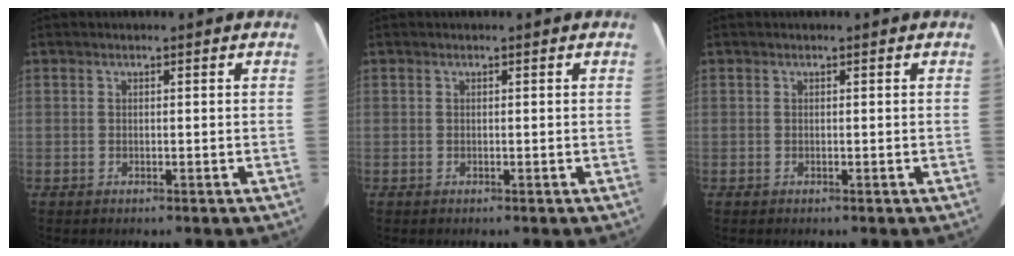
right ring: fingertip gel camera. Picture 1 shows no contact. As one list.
[{"total": 0.0}, {"total": 0.0}]